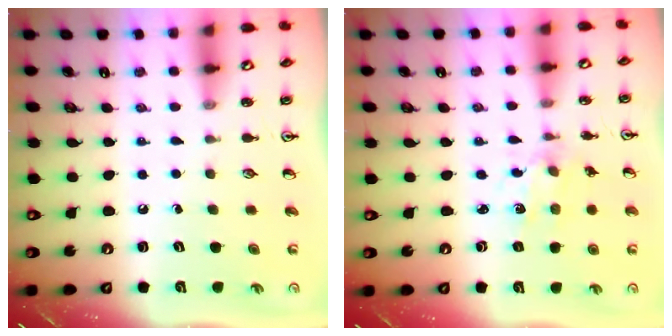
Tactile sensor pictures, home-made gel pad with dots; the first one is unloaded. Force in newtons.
{"total": 1.8, "press": 1.8, "slide": 0.3}